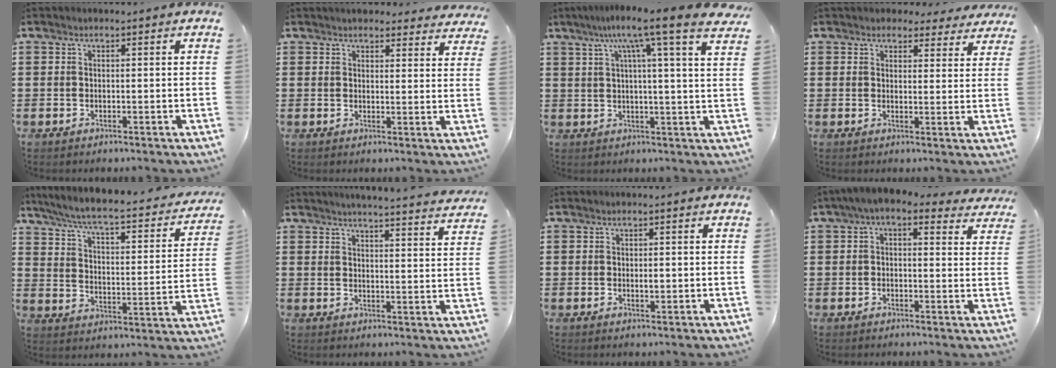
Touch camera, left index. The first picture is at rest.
{"total": 3.5, "force": [3.3, 0.8, 0.6], "torque": [-0.012, -0.012, 0.061]}
{"total": 9.9, "force": [6.2, -0.4, 7.7], "torque": [-0.144, -0.026, 0.092]}
{"total": 3.7, "force": [3.5, 1.2, 0.6], "torque": [-0.015, -0.009, 0.065]}
{"total": 4.8, "force": [4.0, 0.0, 2.8], "torque": [-0.073, -0.039, 0.057]}
{"total": 3.9, "force": [3.7, -0.8, 0.5], "torque": [-0.026, -0.028, 0.063]}
{"total": 1.1, "force": [0.1, 0.4, 1.1], "torque": [-0.021, 0.001, 0.002]}
{"total": 3.5, "force": [1.8, 1.4, 2.6], "torque": [-0.056, 0.000, 0.031]}